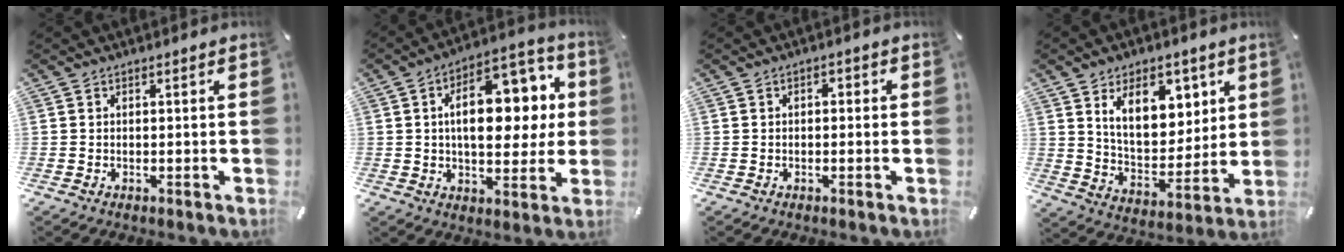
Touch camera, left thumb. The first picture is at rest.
{"total": 17.8, "force": [3.8, 10.4, 14.0], "torque": [-0.195, -0.008, 0.065]}
{"total": 1.4, "force": [-0.5, 0.9, 0.9], "torque": [-0.019, 0.008, -0.012]}
{"total": 13.8, "force": [7.4, 8.7, 7.8], "torque": [-0.121, -0.032, 0.134]}